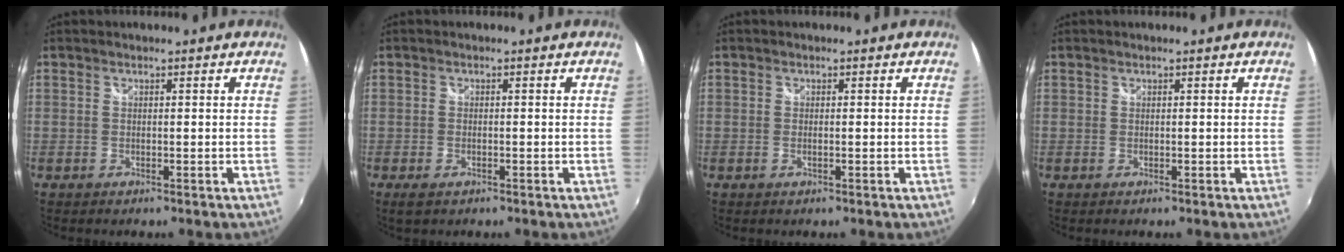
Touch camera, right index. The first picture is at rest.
{"total": 2.3, "force": [-1.4, 1.2, 1.4], "torque": [-0.031, -0.005, -0.024]}
{"total": 0.7, "force": [-0.2, 0.0, 0.6], "torque": [-0.014, 0.001, -0.005]}
{"total": 0.0}